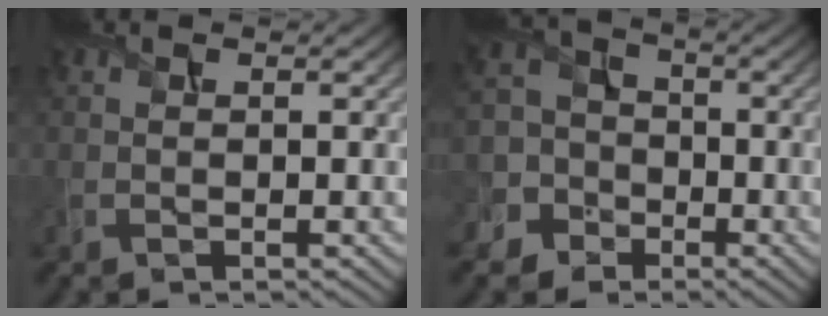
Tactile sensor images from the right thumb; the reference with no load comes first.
{"total": 8.7, "force": [-3.7, 7.5, 2.3], "torque": [-0.075, -0.017, -0.098]}